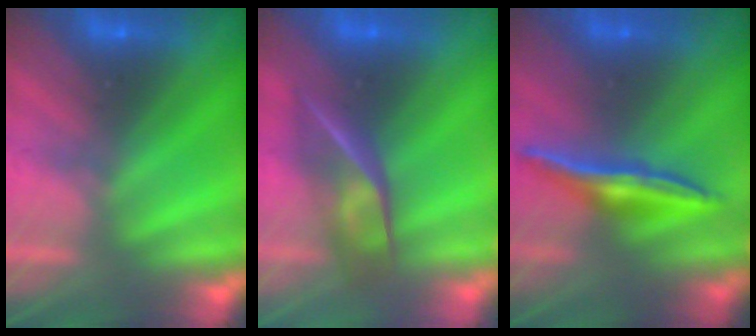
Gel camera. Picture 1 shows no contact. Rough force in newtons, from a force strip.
{"total": 2.4}
{"total": 1.6}